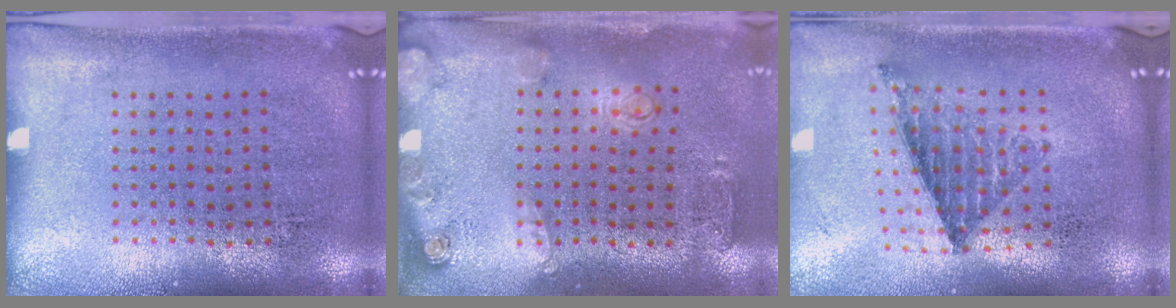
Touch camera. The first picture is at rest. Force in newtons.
{"total": 2.0, "press": 1.4, "slide": 1.4}
{"total": 0.8, "press": 0.8, "slide": 0.2}